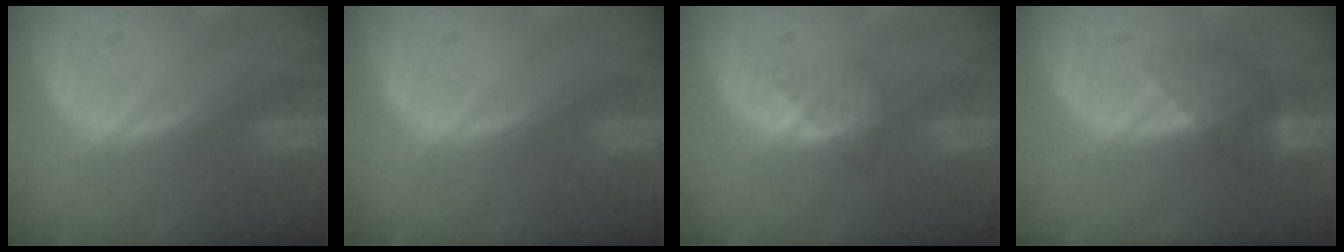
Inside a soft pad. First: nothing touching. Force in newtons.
{"total": 0.0}
{"total": 2.5, "press": 2.5, "slide": 0.2}
{"total": 4.0, "press": 3.8, "slide": 1.0}